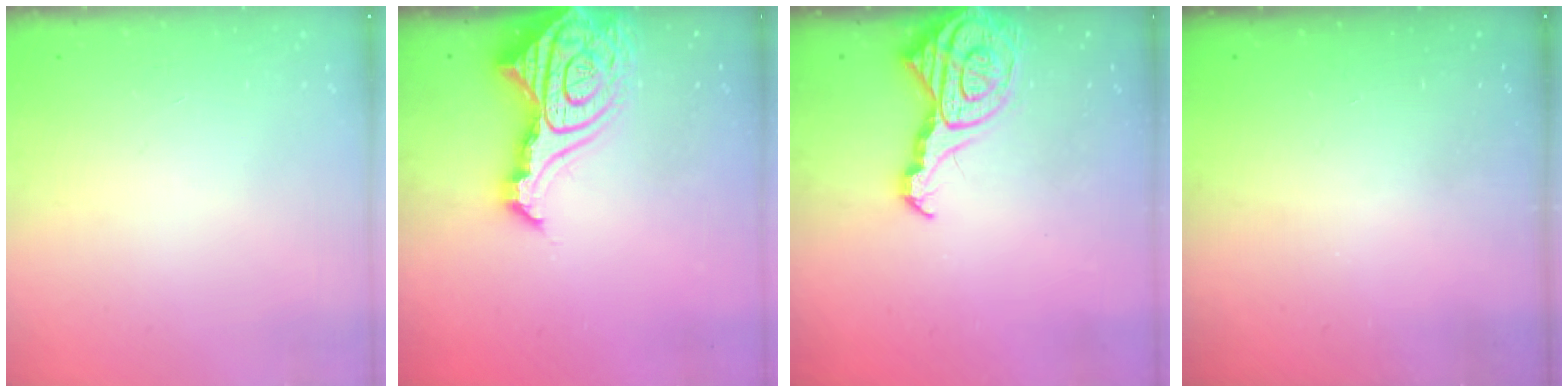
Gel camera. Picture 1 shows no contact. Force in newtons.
{"total": 20.6, "press": 20.4, "slide": 2.4}
{"total": 13.5, "press": 13.4, "slide": 1.4}
{"total": 0.0}